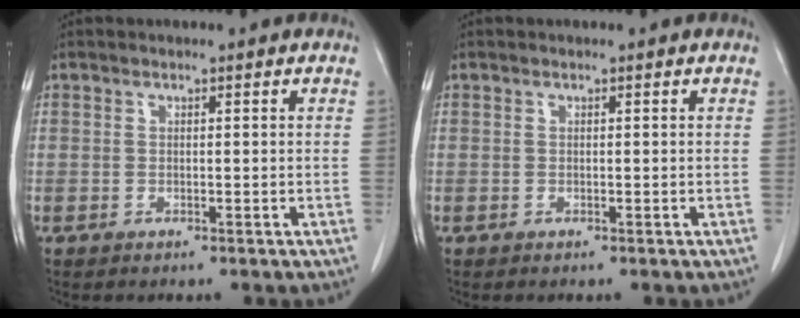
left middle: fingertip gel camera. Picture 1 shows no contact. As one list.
[{"total": 0.0}]